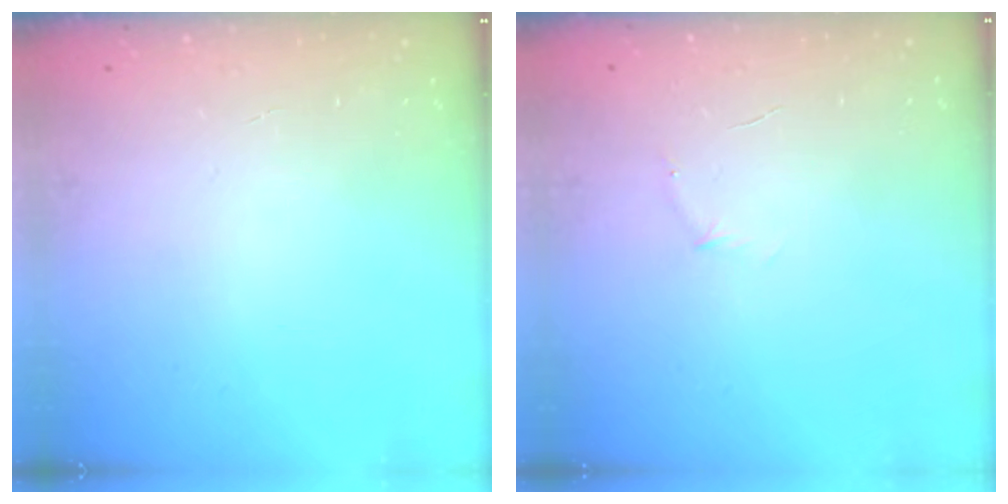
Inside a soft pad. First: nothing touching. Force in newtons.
{"total": 3.8, "press": 3.6, "slide": 1.1}